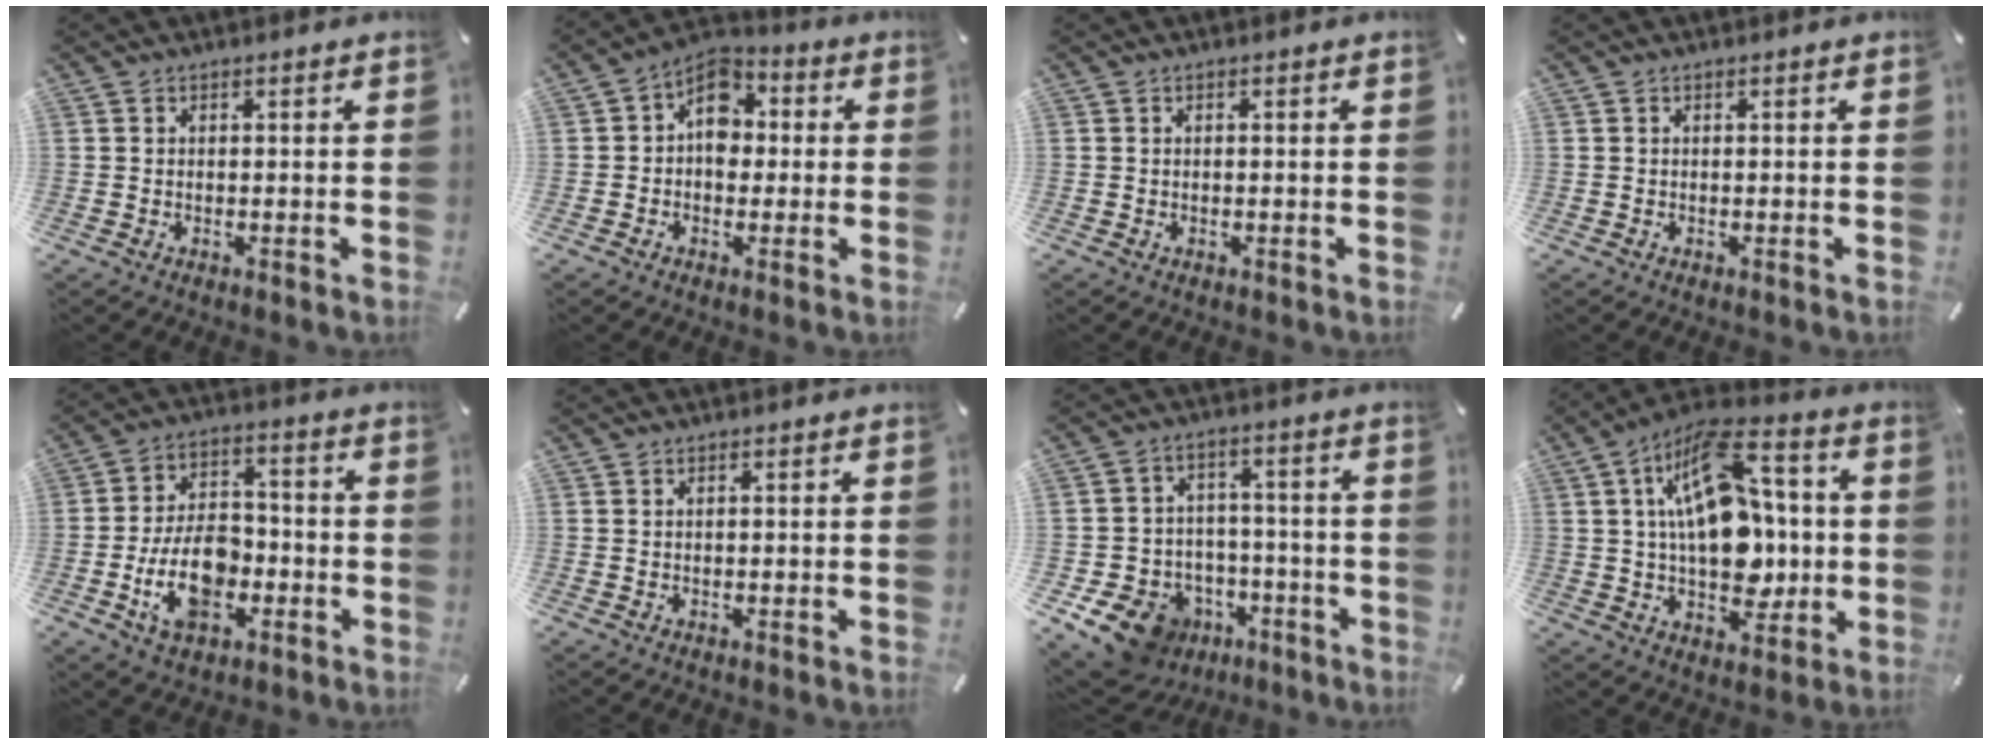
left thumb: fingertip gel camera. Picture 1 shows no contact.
{"total": 8.0, "force": [0.5, 6.2, 5.0], "torque": [-0.074, 0.006, 0.007]}
{"total": 0.0}
{"total": 0.0}
{"total": 14.1, "force": [-4.1, 8.9, 10.1], "torque": [-0.194, 0.007, -0.073]}
{"total": 0.0}
{"total": 12.7, "force": [-7.3, 9.4, 4.4], "torque": [-0.077, 0.054, -0.120]}
{"total": 20.7, "force": [2.9, 12.3, 16.4], "torque": [-0.283, -0.011, 0.046]}